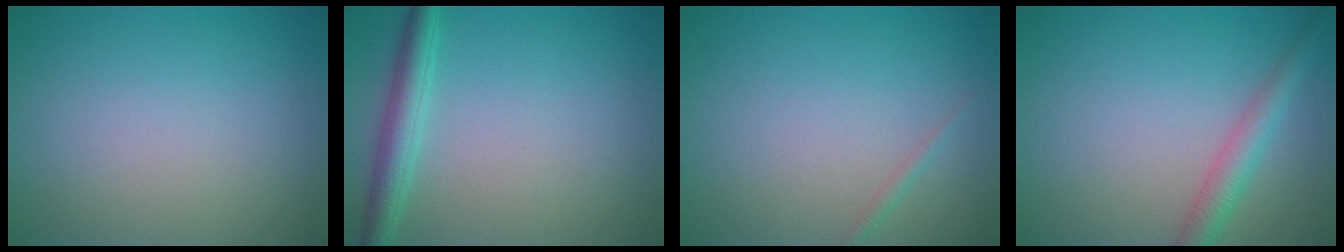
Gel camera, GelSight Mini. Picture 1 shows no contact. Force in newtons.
{"total": 3.2, "press": 3.2, "slide": 0.2}
{"total": 0.7, "press": 0.7, "slide": 0.0}
{"total": 2.8, "press": 2.8, "slide": 0.2}